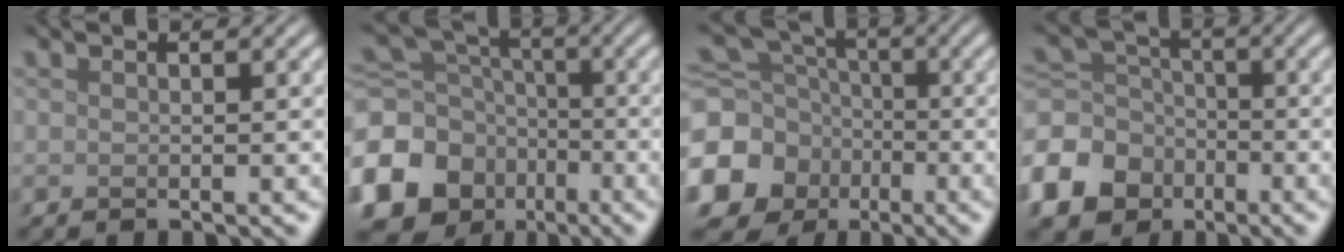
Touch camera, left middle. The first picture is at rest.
{"total": 14.3, "force": [-6.4, 11.9, 4.6], "torque": [-0.141, -0.042, -0.121]}
{"total": 14.1, "force": [-5.1, 12.4, 4.5], "torque": [-0.156, -0.052, -0.112]}
{"total": 9.5, "force": [-4.5, 7.8, 3.1], "torque": [-0.095, -0.020, -0.098]}